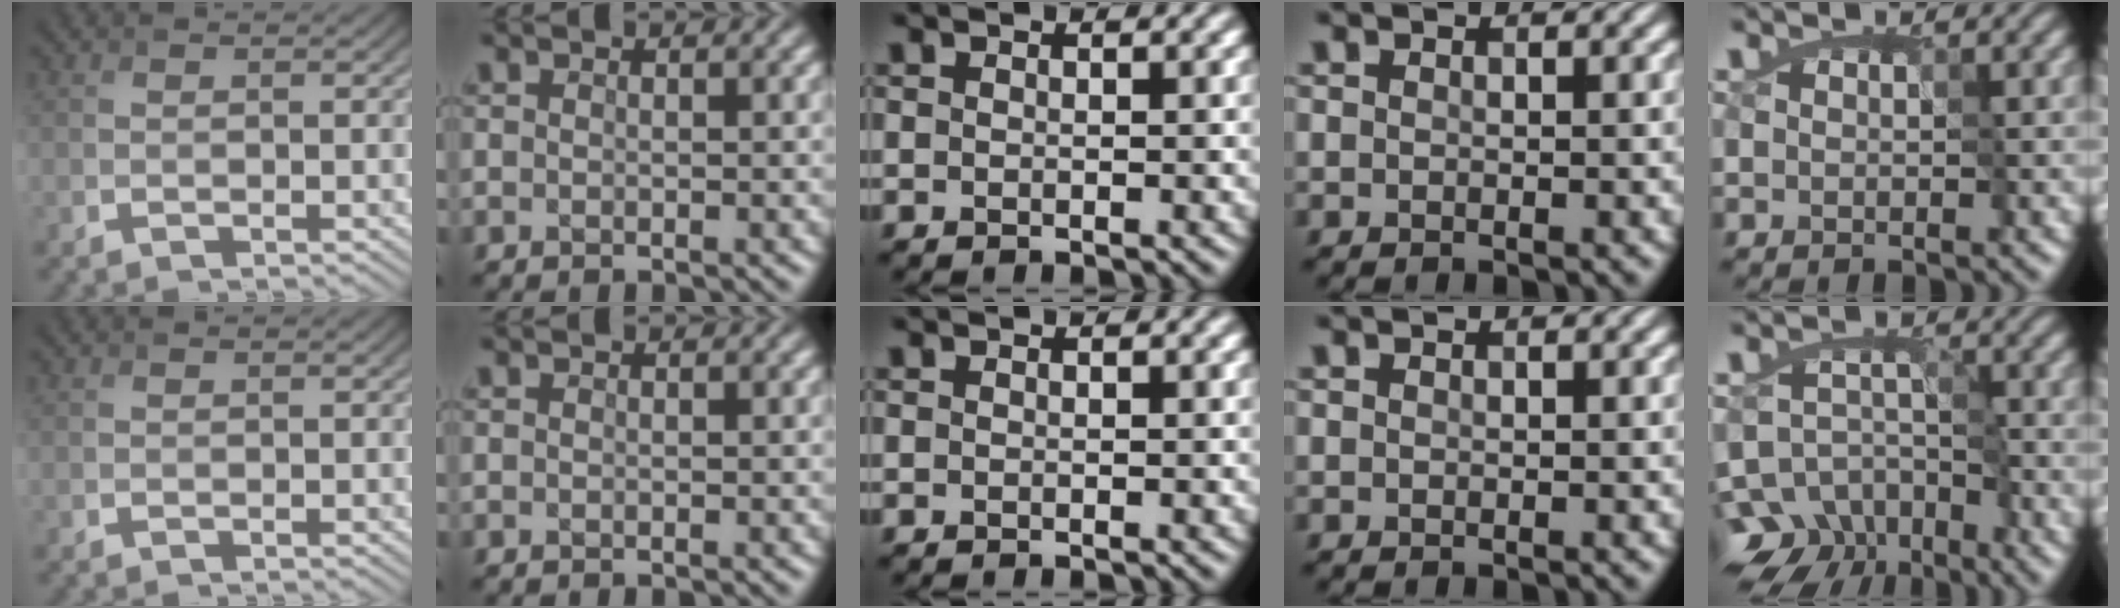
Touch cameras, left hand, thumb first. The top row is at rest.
{"little": {"total": 10.5, "force": [-7.6, 6.6, 3.0], "torque": [-0.033, 0.002, -0.118]}}